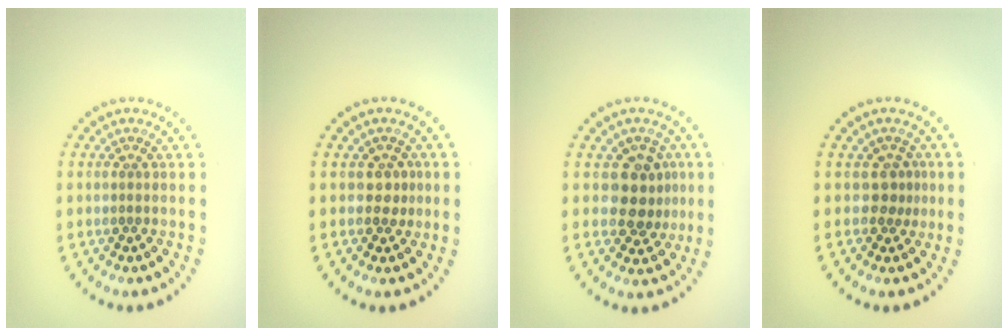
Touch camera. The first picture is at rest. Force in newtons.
{"total": 1.4, "press": 1.2, "slide": 0.7}
{"total": 3.5, "press": 3.2, "slide": 1.5}
{"total": 1.7, "press": 1.3, "slide": 1.2}